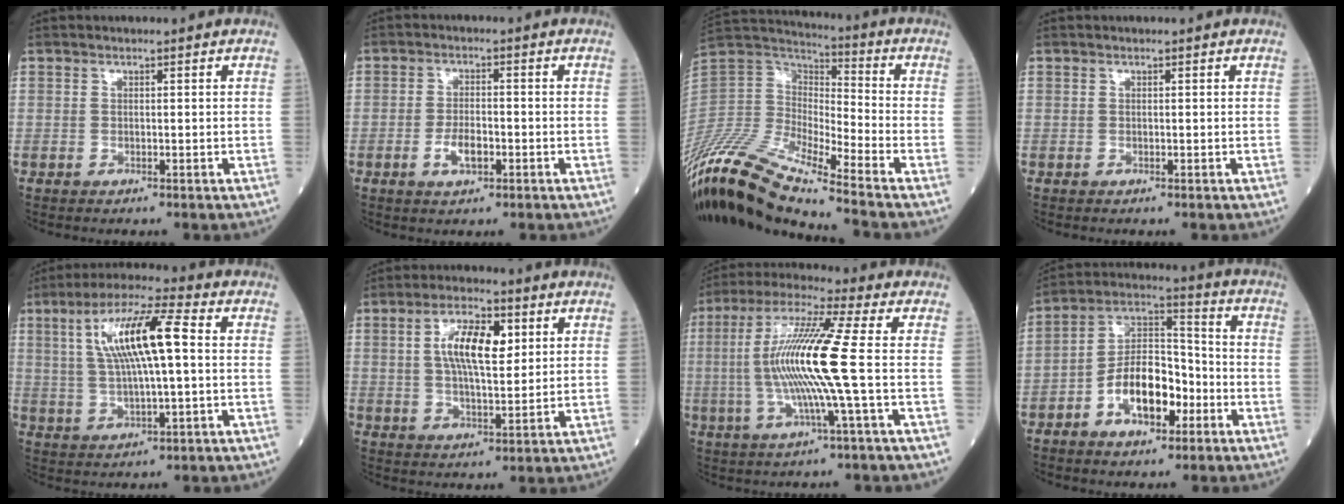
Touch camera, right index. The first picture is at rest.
{"total": 3.9, "force": [-1.5, 1.6, 3.3], "torque": [-0.063, 0.001, -0.026]}
{"total": 17.5, "force": [-14.8, 0.8, 9.2], "torque": [-0.195, 0.005, -0.289]}
{"total": 0.0}
{"total": 12.4, "force": [2.3, 1.8, 12.0], "torque": [-0.231, 0.023, 0.042]}
{"total": 9.2, "force": [2.5, 3.1, 8.3], "torque": [-0.156, 0.012, 0.044]}
{"total": 14.0, "force": [-0.9, -1.0, 13.9], "torque": [-0.284, 0.000, -0.027]}
{"total": 11.4, "force": [-4.7, 5.4, 8.9], "torque": [-0.171, 0.023, -0.082]}